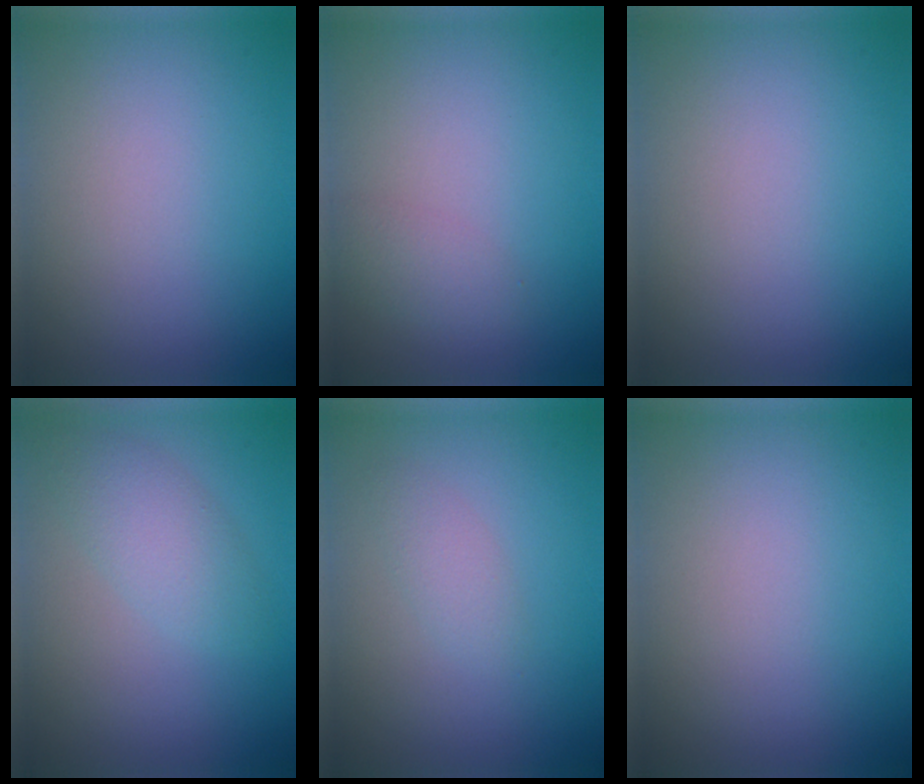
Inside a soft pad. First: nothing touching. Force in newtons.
{"total": 1.5, "press": 1.5, "slide": 0.0}
{"total": 0.0}
{"total": 2.9, "press": 2.9, "slide": 0.0}
{"total": 1.4, "press": 1.4, "slide": 0.1}
{"total": 0.0}